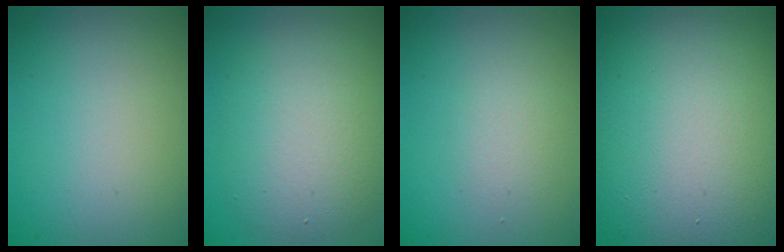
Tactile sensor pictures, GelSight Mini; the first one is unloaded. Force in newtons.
{"total": 6.6, "press": 6.6, "slide": 0.3}
{"total": 1.3, "press": 1.3, "slide": 0.1}
{"total": 17.6, "press": 17.5, "slide": 0.9}